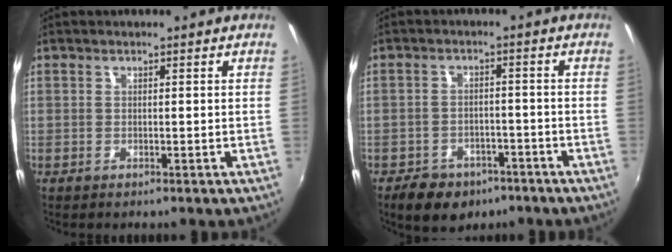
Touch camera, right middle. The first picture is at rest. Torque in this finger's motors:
{"motor_torque": [-0.11, -0.50, -0.04, 0.00]}